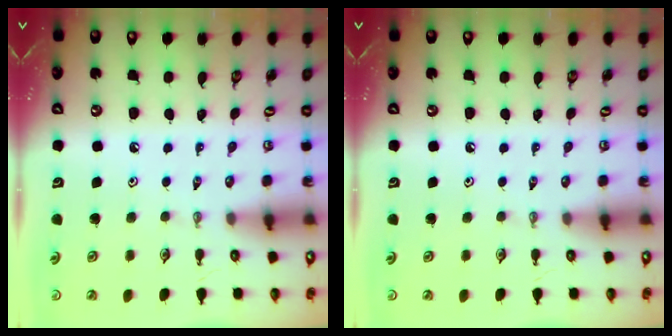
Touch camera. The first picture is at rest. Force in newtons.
{"total": 0.0}